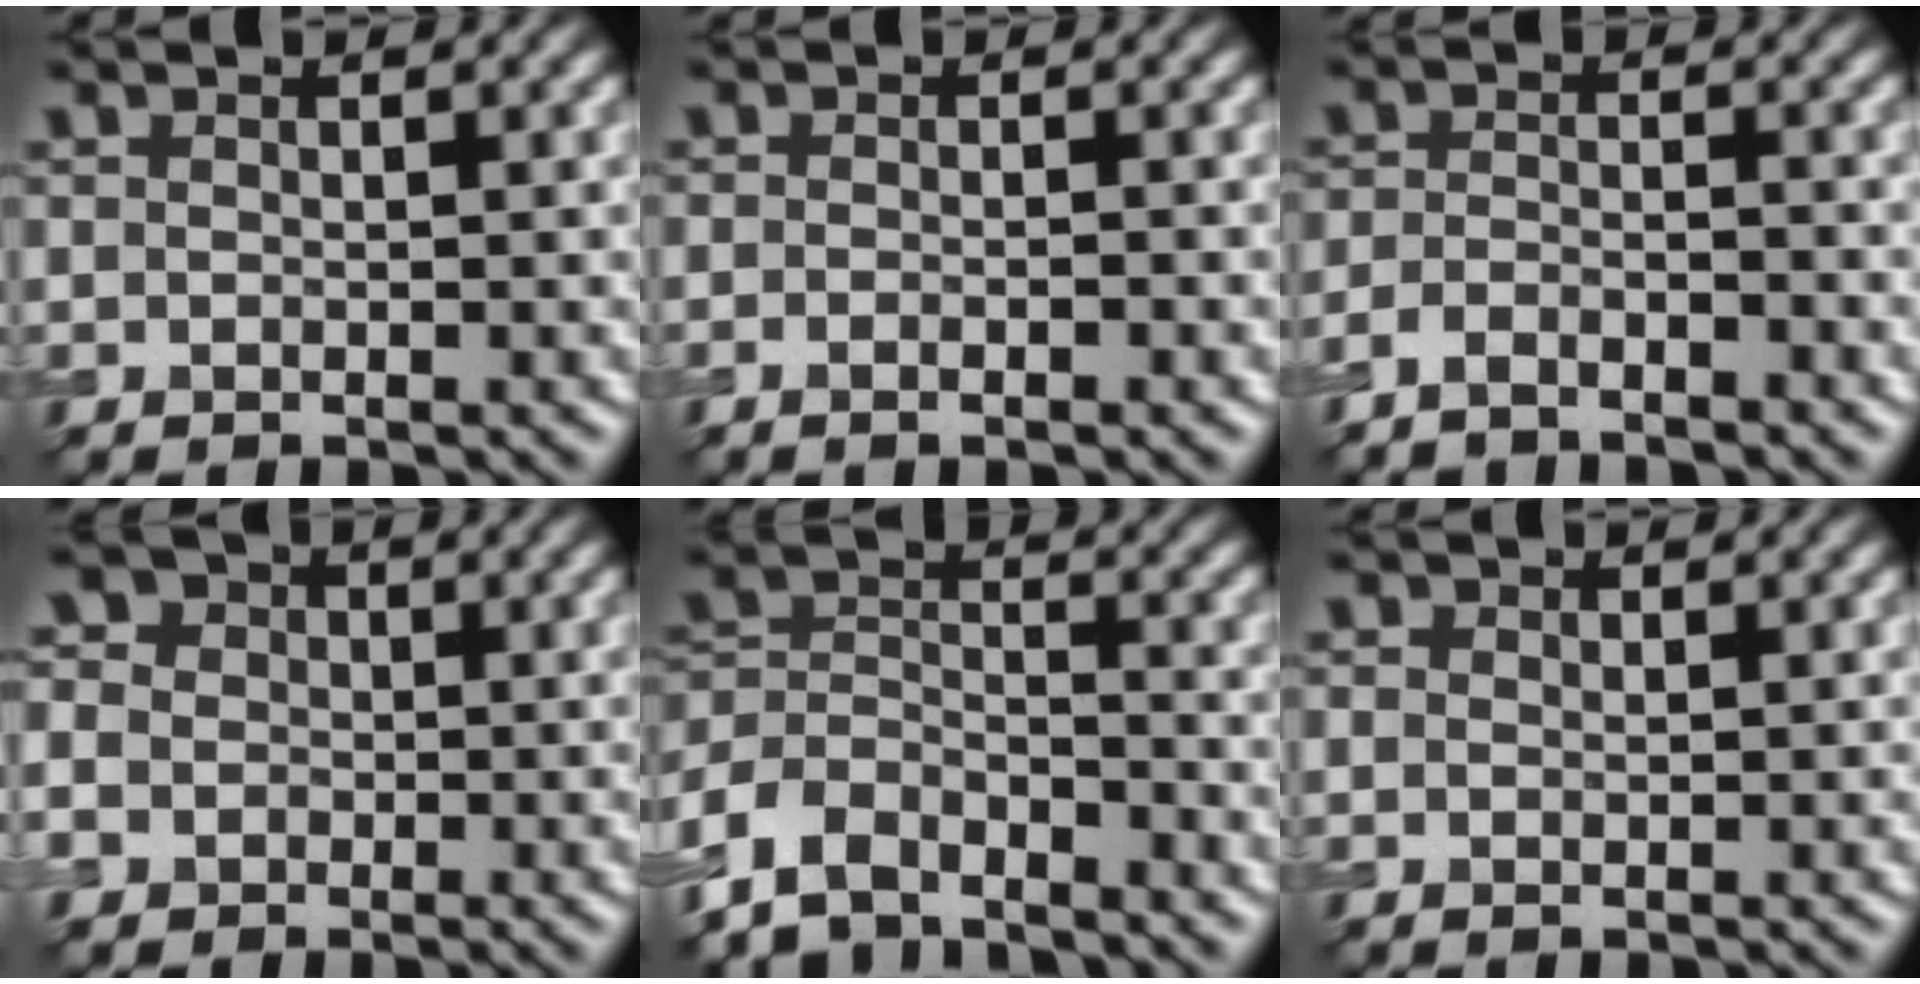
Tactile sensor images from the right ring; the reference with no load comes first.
{"total": 1.9, "force": [-0.6, 0.8, 1.6], "torque": [-0.008, 0.002, -0.014]}
{"total": 2.5, "force": [-2.1, 0.6, 1.2], "torque": [-0.022, 0.000, -0.045]}
{"total": 7.2, "force": [-0.6, 6.7, 2.7], "torque": [-0.066, 0.019, -0.049]}
{"total": 6.1, "force": [-5.1, 2.6, 2.0], "torque": [-0.040, -0.003, -0.106]}
{"total": 0.7, "force": [0.2, 0.6, 0.3], "torque": [-0.007, -0.001, 0.001]}